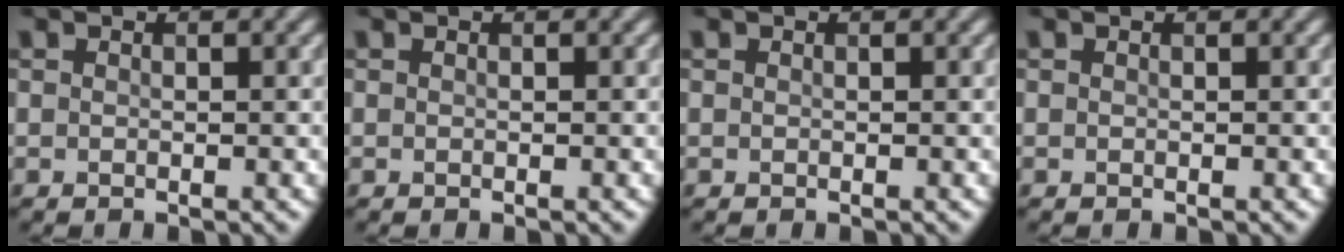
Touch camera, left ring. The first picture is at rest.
{"total": 0.0}
{"total": 0.0}
{"total": 0.0}